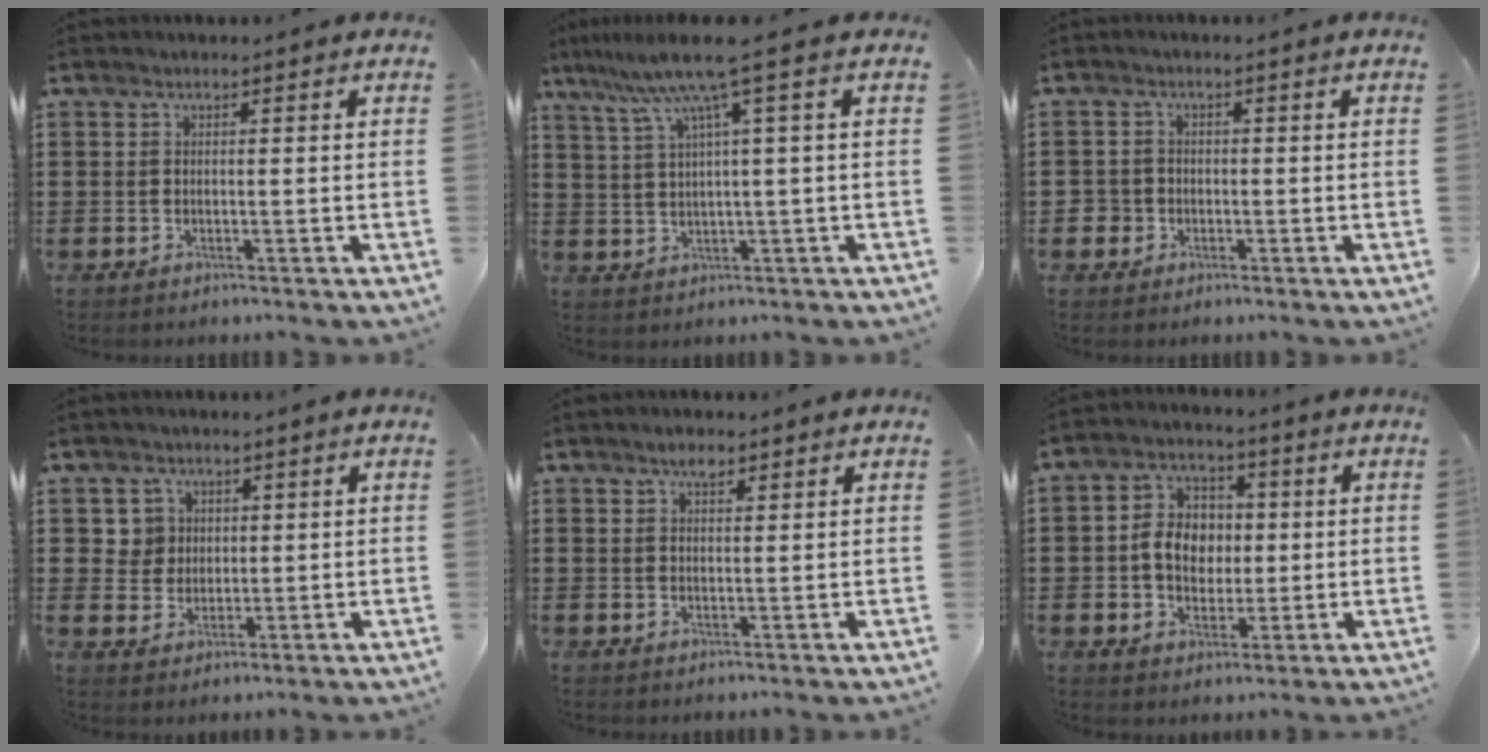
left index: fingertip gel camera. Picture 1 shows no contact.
{"total": 8.1, "force": [3.7, -0.4, 7.2], "torque": [-0.156, -0.012, 0.059]}
{"total": 2.4, "force": [-1.0, 2.2, 0.1], "torque": [-0.013, 0.003, -0.023]}
{"total": 4.2, "force": [1.4, 3.9, 0.5], "torque": [-0.032, 0.013, 0.026]}
{"total": 2.3, "force": [1.6, 1.0, 1.3], "torque": [-0.022, 0.001, 0.026]}
{"total": 7.0, "force": [-0.1, 5.8, 3.9], "torque": [-0.089, 0.015, -0.007]}